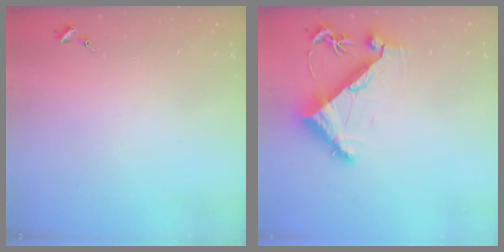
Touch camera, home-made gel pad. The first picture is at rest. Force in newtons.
{"total": 7.9, "press": 7.8, "slide": 1.0}